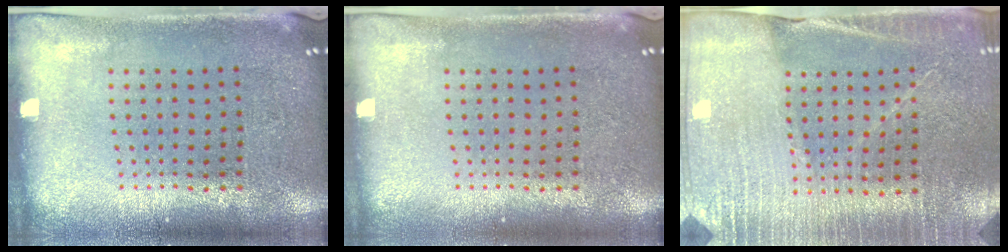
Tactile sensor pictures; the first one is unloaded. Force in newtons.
{"total": 0.0}
{"total": 3.1, "press": 3.1, "slide": 0.4}